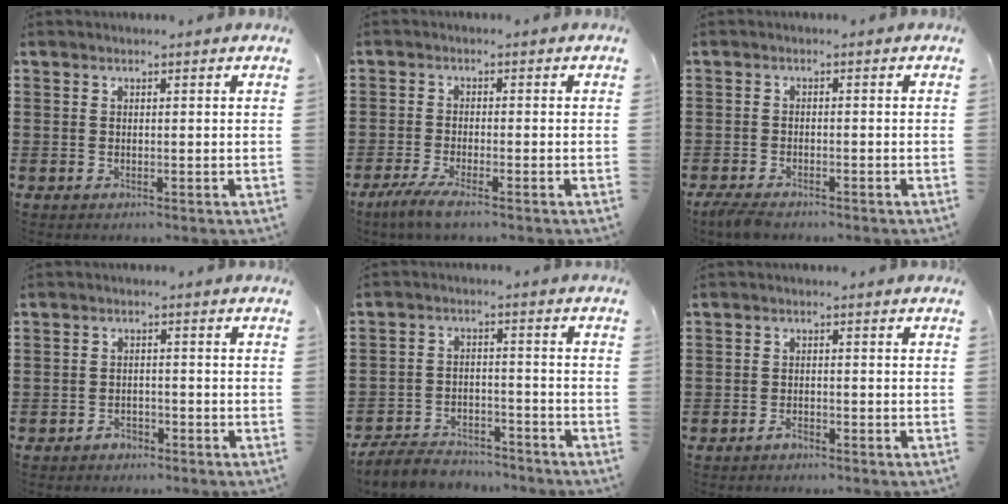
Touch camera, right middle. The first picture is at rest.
{"total": 3.4, "force": [-2.6, 0.0, 2.2], "torque": [-0.051, -0.011, -0.051]}
{"total": 2.2, "force": [-1.9, 0.6, 1.0], "torque": [-0.033, -0.002, -0.042]}
{"total": 1.7, "force": [-1.6, 0.7, 0.1], "torque": [-0.009, -0.001, -0.033]}
{"total": 4.6, "force": [-4.4, 1.1, 0.7], "torque": [-0.028, 0.003, -0.092]}
{"total": 1.4, "force": [-1.2, 0.5, 0.5], "torque": [-0.012, -0.004, -0.022]}